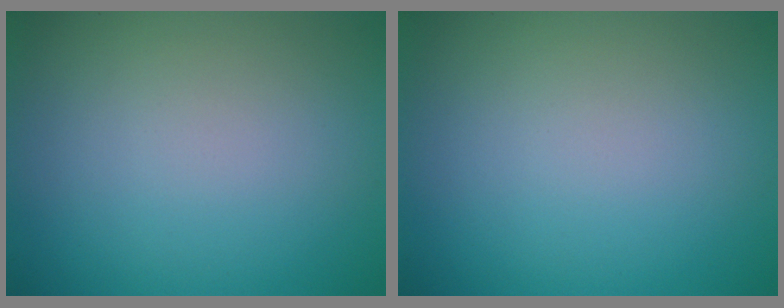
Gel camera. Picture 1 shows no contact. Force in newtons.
{"total": 0.0}